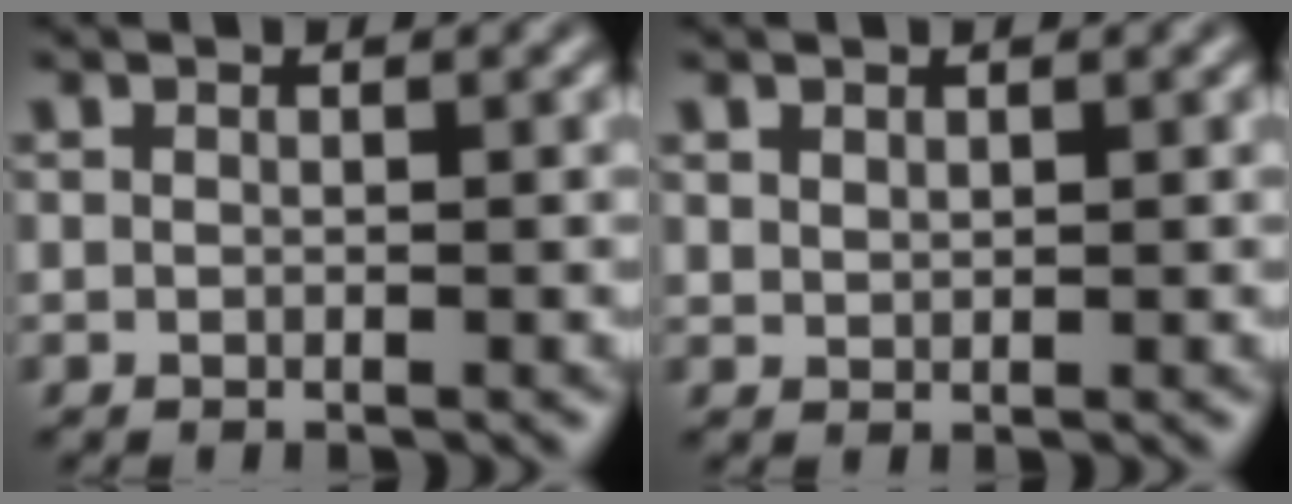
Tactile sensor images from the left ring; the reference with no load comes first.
{"total": 1.0, "force": [0.8, 0.5, 0.2], "torque": [-0.006, -0.001, 0.019]}